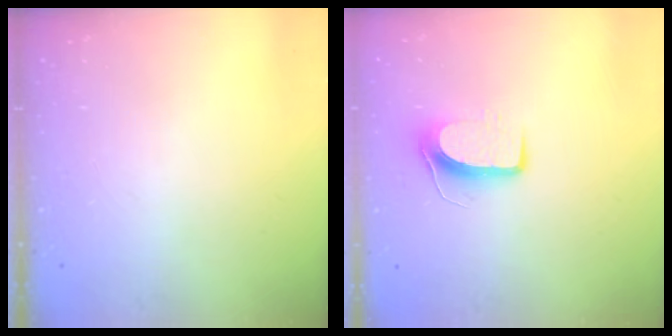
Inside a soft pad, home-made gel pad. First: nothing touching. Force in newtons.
{"total": 8.7, "press": 8.7, "slide": 0.7}